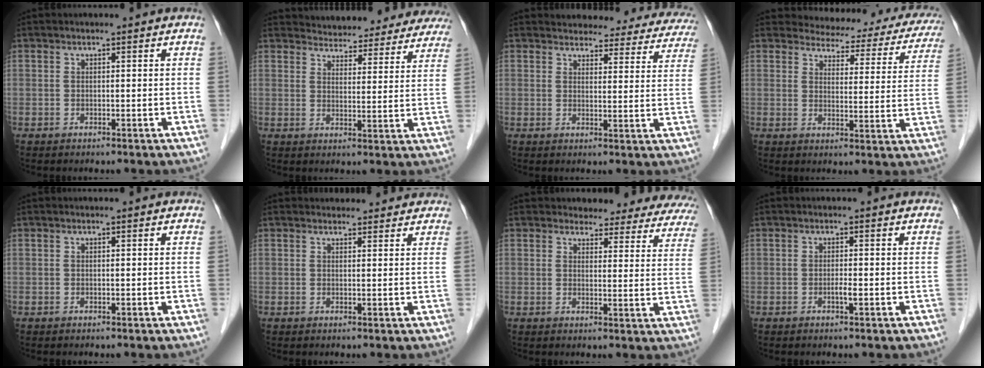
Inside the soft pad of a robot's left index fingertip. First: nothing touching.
{"total": 19.9, "force": [18.8, 5.4, 3.6], "torque": [-0.030, -0.018, 0.215]}
{"total": 19.7, "force": [18.2, 6.0, 4.7], "torque": [-0.039, -0.023, 0.191]}
{"total": 17.3, "force": [16.0, 5.5, 4.0], "torque": [-0.022, -0.028, 0.159]}
{"total": 0.0}
{"total": 5.9, "force": [5.6, 1.7, 1.0], "torque": [-0.004, 0.019, 0.059]}
{"total": 17.6, "force": [16.4, 5.3, 3.6], "torque": [-0.007, -0.045, 0.158]}
{"total": 1.0, "force": [-0.4, -0.1, 1.0], "torque": [-0.021, 0.000, -0.006]}